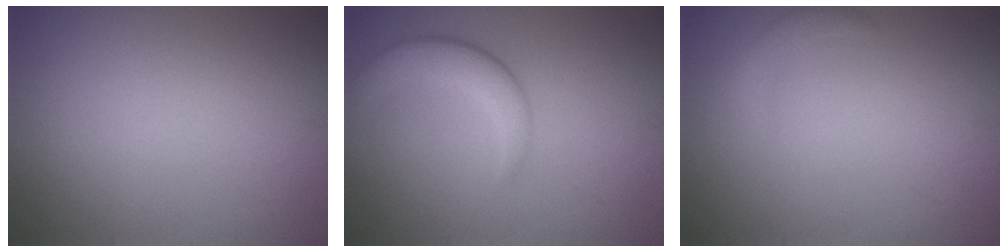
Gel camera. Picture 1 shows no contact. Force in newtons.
{"total": 4.3, "press": 4.3, "slide": 0.3}
{"total": 1.5, "press": 1.5, "slide": 0.1}